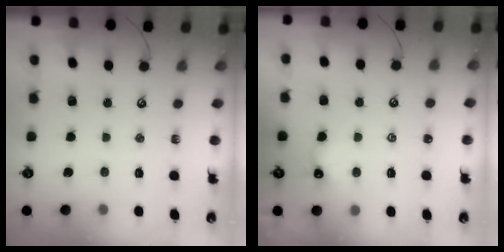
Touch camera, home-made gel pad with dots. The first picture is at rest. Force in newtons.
{"total": 1.6, "press": 1.6, "slide": 0.4}